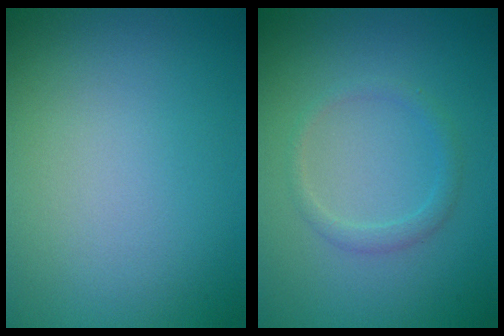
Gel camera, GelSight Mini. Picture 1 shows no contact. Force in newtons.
{"total": 1.4, "press": 1.4, "slide": 0.1}